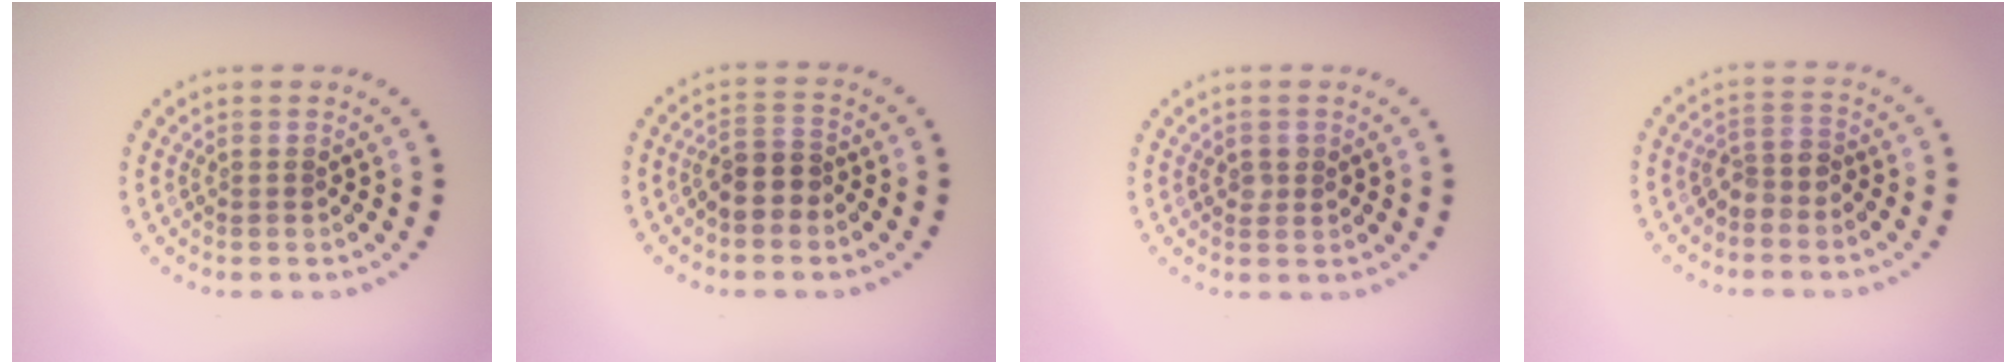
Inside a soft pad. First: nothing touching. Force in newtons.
{"total": 2.6, "press": 2.3, "slide": 1.2}
{"total": 1.0, "press": 1.0, "slide": 0.0}
{"total": 2.0, "press": 1.5, "slide": 1.3}